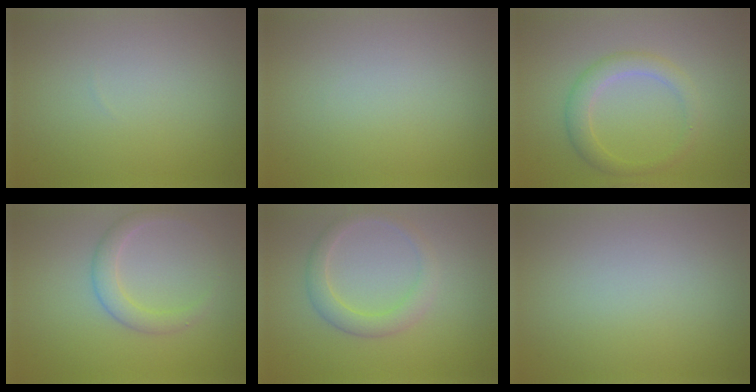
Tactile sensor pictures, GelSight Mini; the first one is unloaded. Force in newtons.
{"total": 0.0}
{"total": 2.7, "press": 2.7, "slide": 0.1}
{"total": 2.3, "press": 2.3, "slide": 0.1}
{"total": 2.6, "press": 2.6, "slide": 0.3}
{"total": 0.0}